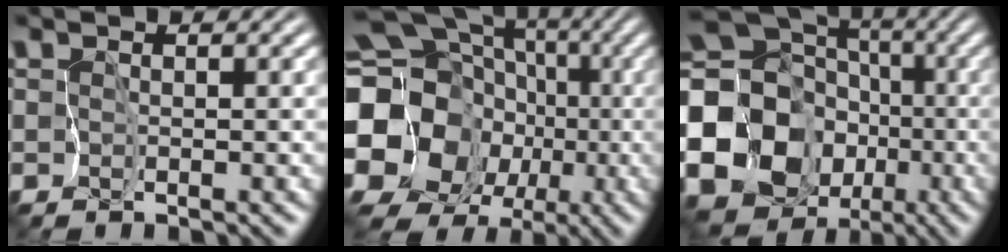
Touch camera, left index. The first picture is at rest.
{"total": 23.9, "force": [-3.6, 21.7, 9.3], "torque": [-0.192, -0.009, -0.097]}
{"total": 20.5, "force": [-5.2, 17.9, 8.6], "torque": [-0.184, -0.009, -0.125]}